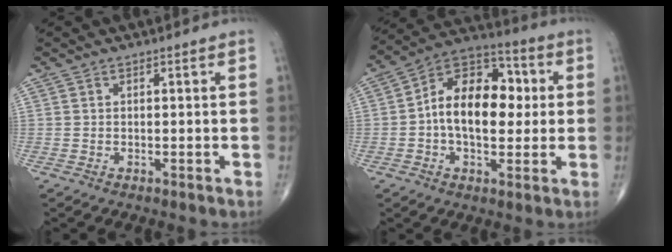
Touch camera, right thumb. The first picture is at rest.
{"total": 16.1, "force": [0.7, 9.9, 12.7], "torque": [-0.176, 0.032, 0.001]}